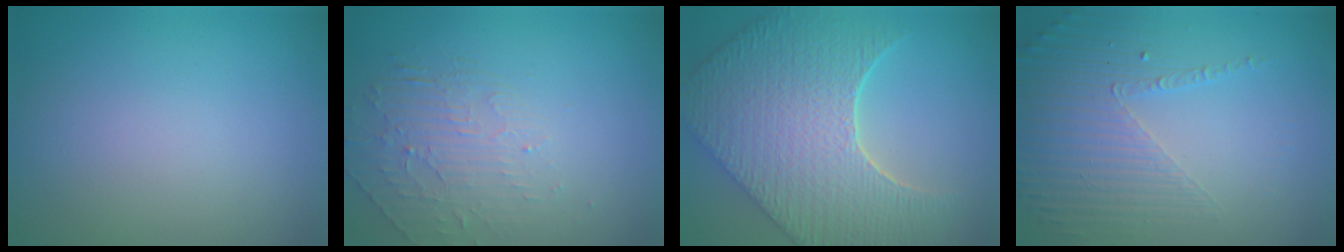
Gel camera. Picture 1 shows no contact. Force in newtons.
{"total": 2.1, "press": 1.2, "slide": 1.7}
{"total": 8.5, "press": 7.2, "slide": 4.6}
{"total": 4.8, "press": 3.2, "slide": 3.5}